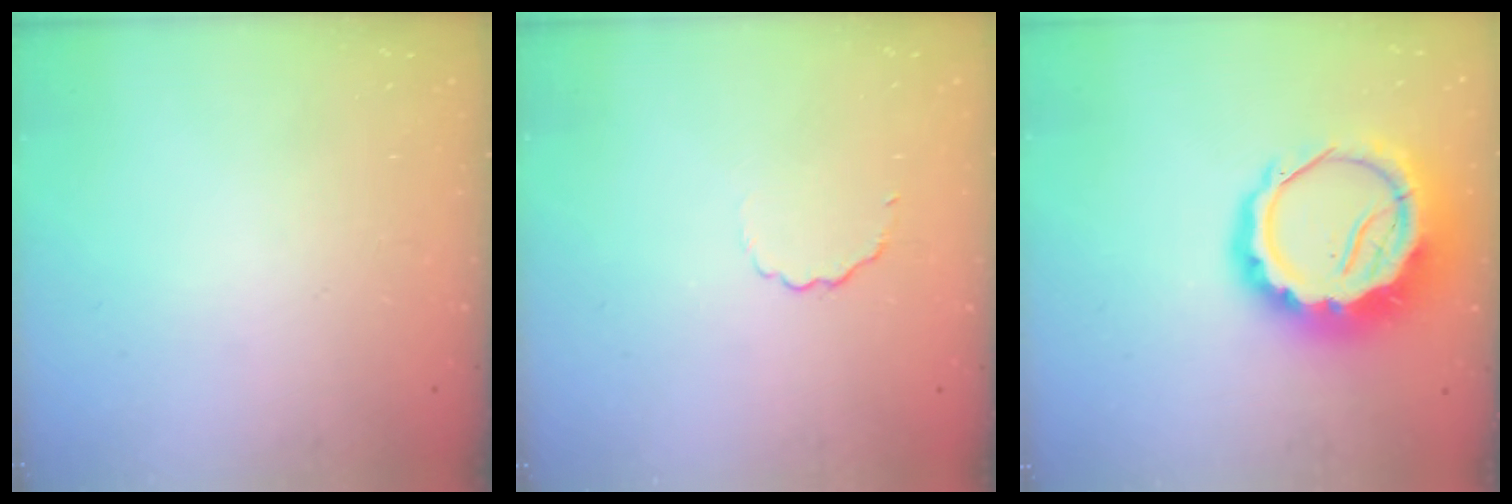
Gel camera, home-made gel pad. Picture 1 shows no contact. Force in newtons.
{"total": 2.7, "press": 2.5, "slide": 0.9}
{"total": 17.1, "press": 16.7, "slide": 3.8}